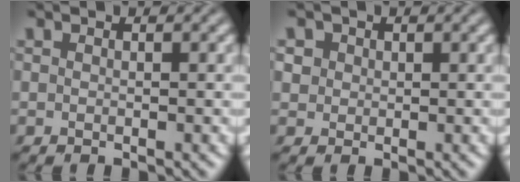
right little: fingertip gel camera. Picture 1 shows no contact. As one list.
[{"total": 1.9, "force": [0.8, 1.6, 0.6], "torque": [-0.020, 0.003, 0.022]}]